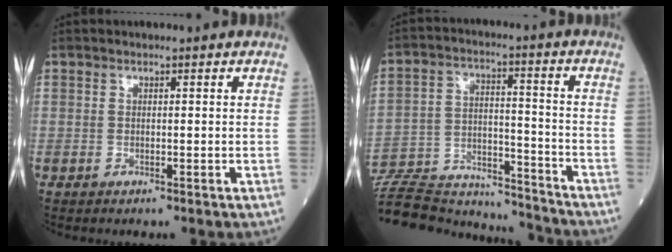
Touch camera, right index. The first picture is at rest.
{"total": 20.9, "force": [-19.9, 3.8, 4.8], "torque": [-0.121, 0.013, -0.306]}